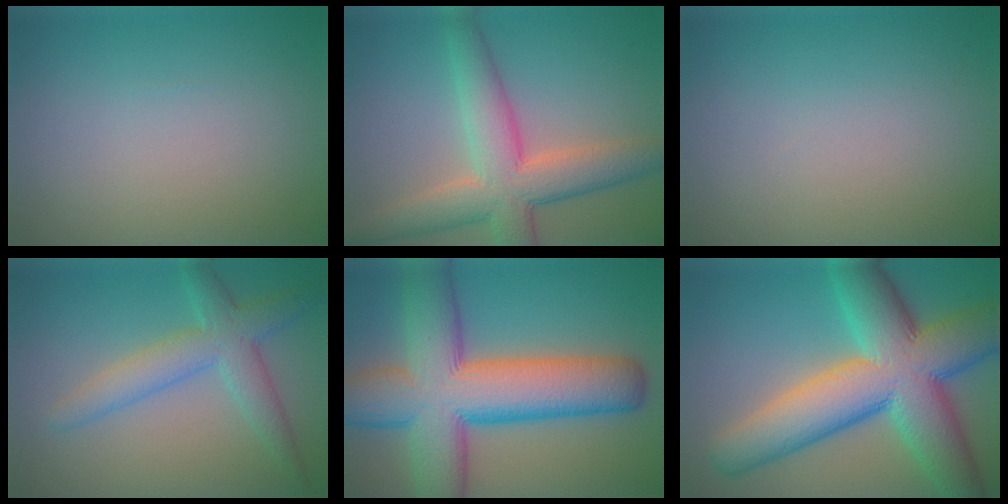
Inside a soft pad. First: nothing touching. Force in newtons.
{"total": 7.5, "press": 7.5, "slide": 0.4}
{"total": 0.0}
{"total": 4.6, "press": 4.6, "slide": 0.2}
{"total": 14.2, "press": 14.1, "slide": 0.7}
{"total": 13.8, "press": 13.8, "slide": 0.6}